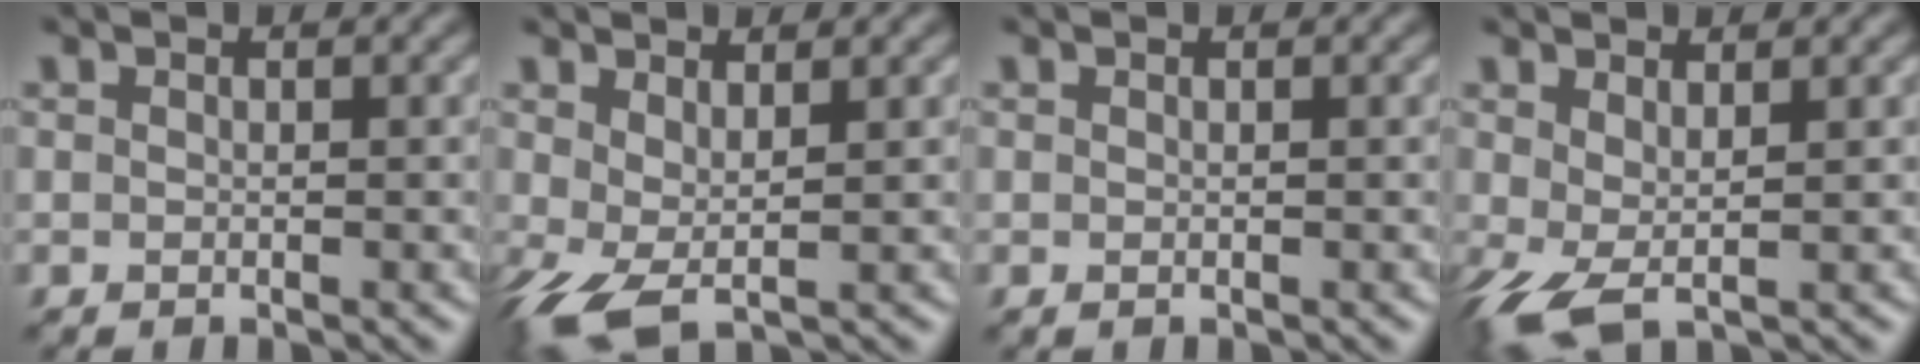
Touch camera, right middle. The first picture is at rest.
{"total": 3.7, "force": [0.0, 1.5, 3.4], "torque": [-0.082, -0.004, -0.001]}
{"total": 0.0}
{"total": 3.4, "force": [0.1, 1.3, 3.1], "torque": [-0.077, -0.004, -0.001]}